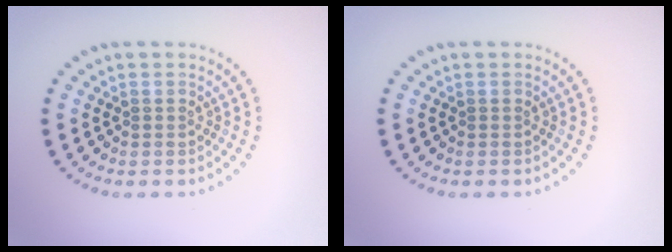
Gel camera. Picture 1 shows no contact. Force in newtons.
{"total": 0.0}